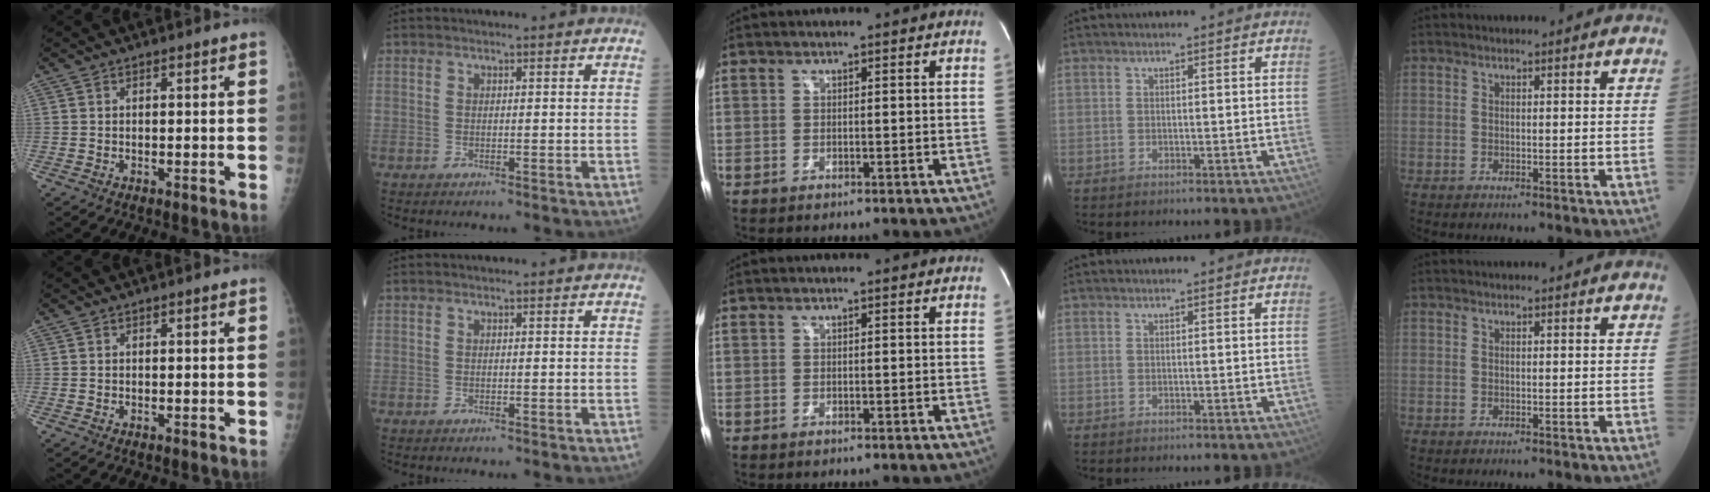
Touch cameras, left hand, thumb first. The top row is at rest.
{}